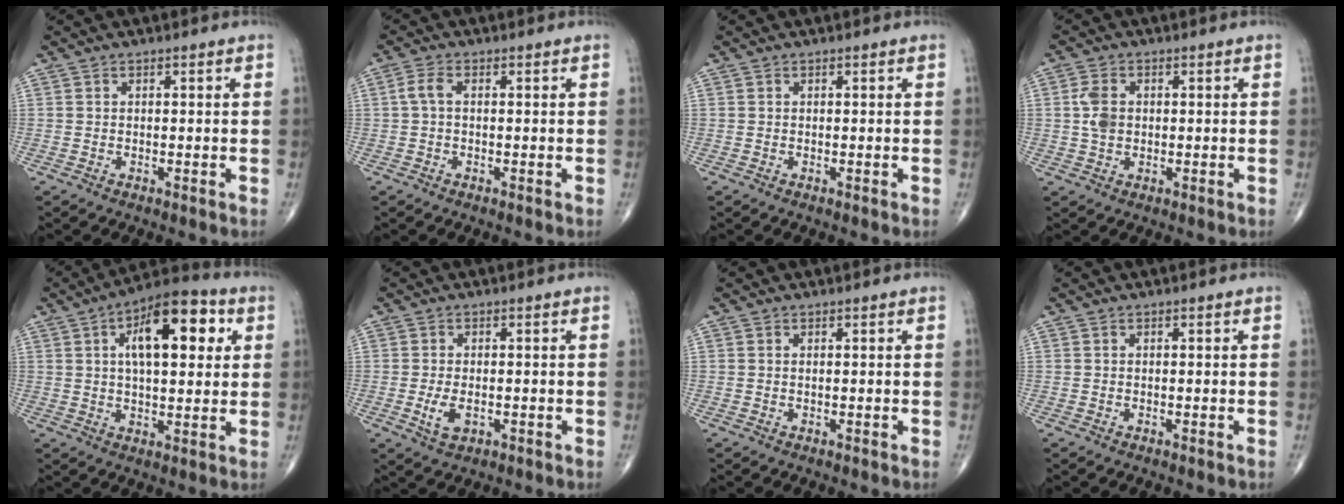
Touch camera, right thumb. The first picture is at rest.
{"total": 2.7, "force": [0.2, 1.4, 2.3], "torque": [-0.055, 0.007, 0.002]}
{"total": 0.0}
{"total": 5.7, "force": [0.7, 3.9, 4.1], "torque": [-0.082, 0.001, 0.013]}
{"total": 16.5, "force": [5.0, 7.4, 13.9], "torque": [-0.185, 0.010, 0.071]}
{"total": 4.0, "force": [-0.9, 2.2, 3.2], "torque": [-0.061, -0.005, -0.011]}
{"total": 0.0}
{"total": 0.0}